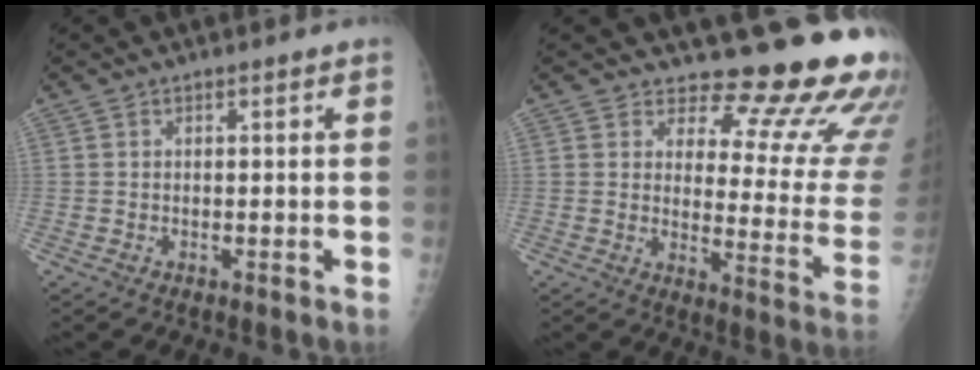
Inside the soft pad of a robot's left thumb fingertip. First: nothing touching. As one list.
[{"total": 18.1, "force": [14.7, 6.3, 8.5], "torque": [-0.054, -0.132, 0.166]}]